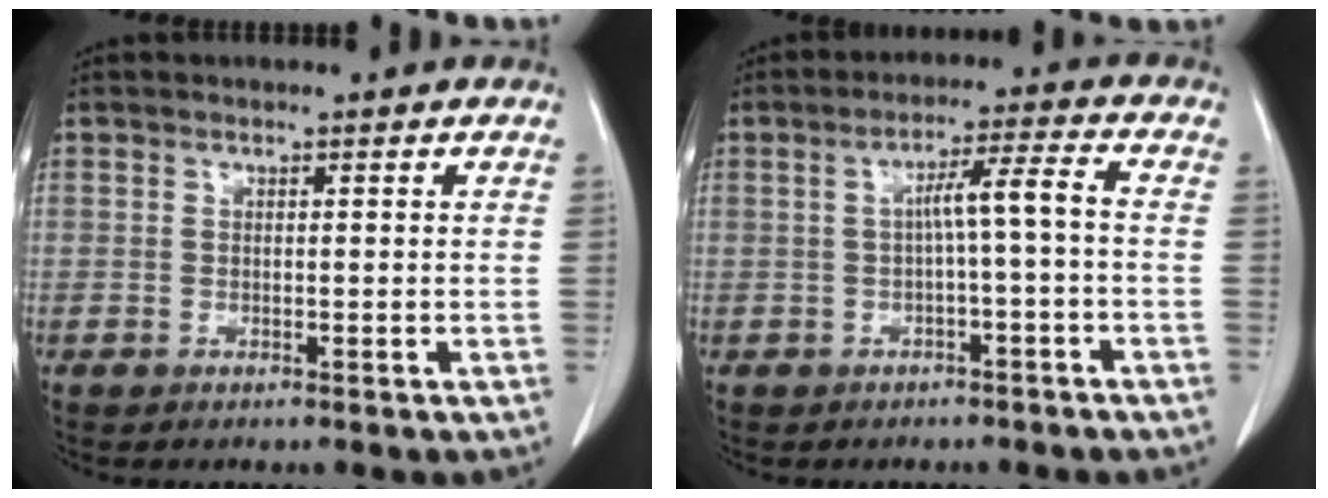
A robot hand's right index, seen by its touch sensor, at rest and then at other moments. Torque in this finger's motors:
{"motor_torque": [0.81, -0.26, 0.41, 0.11]}